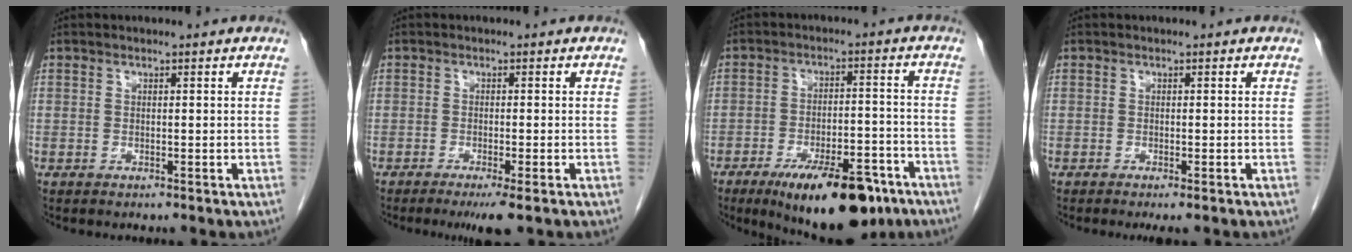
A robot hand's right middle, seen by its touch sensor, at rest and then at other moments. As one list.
[{"total": 3.8, "force": [-2.4, 0.2, 3.0], "torque": [-0.043, -0.012, -0.037]}, {"total": 15.6, "force": [-10.1, 4.9, 10.8], "torque": [-0.138, -0.001, -0.151]}, {"total": 1.6, "force": [-1.1, 0.1, 1.1], "torque": [-0.017, -0.007, -0.016]}]